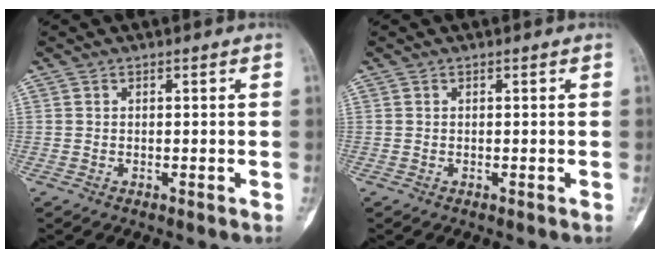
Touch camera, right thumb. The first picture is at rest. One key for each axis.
{"total": 0.0}